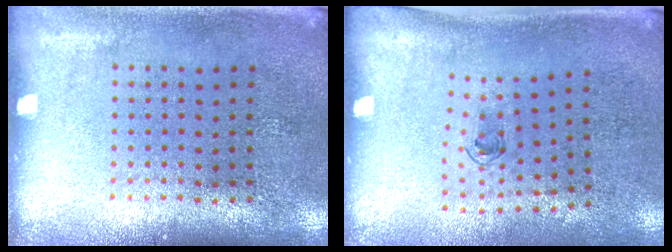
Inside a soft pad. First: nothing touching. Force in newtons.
{"total": 0.7, "press": 0.4, "slide": 0.6}